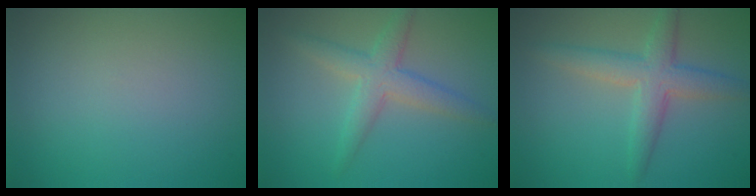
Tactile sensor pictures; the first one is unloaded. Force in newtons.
{"total": 3.5, "press": 3.5, "slide": 0.1}
{"total": 4.1, "press": 4.0, "slide": 0.3}